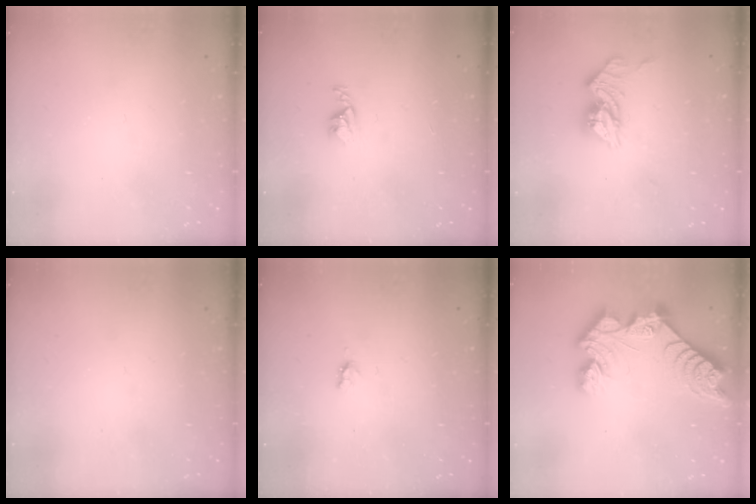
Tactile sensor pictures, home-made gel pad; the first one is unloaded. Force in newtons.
{"total": 3.3, "press": 3.2, "slide": 0.4}
{"total": 10.9, "press": 10.9, "slide": 0.9}
{"total": 0.0}
{"total": 2.4, "press": 2.4, "slide": 0.4}
{"total": 14.6, "press": 14.5, "slide": 1.1}